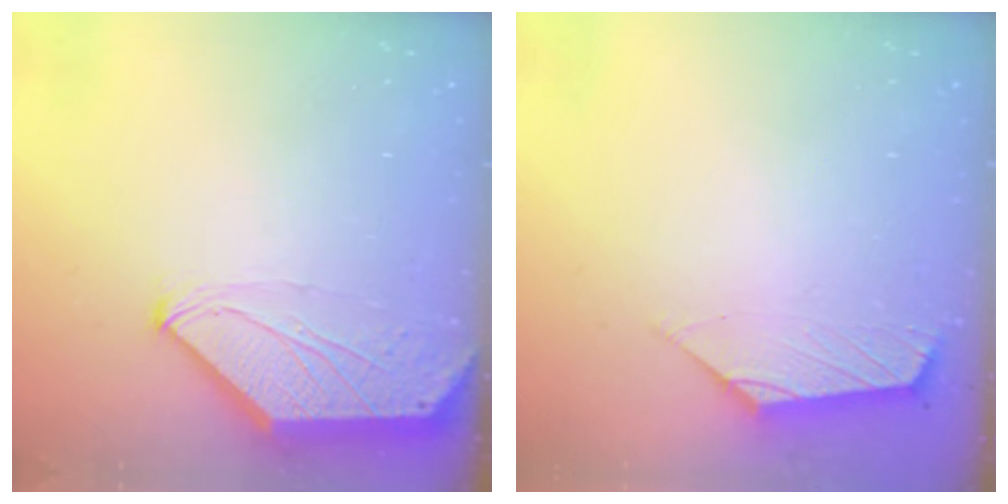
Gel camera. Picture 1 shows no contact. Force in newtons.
{"total": 1.5, "press": 1.5, "slide": 0.3}